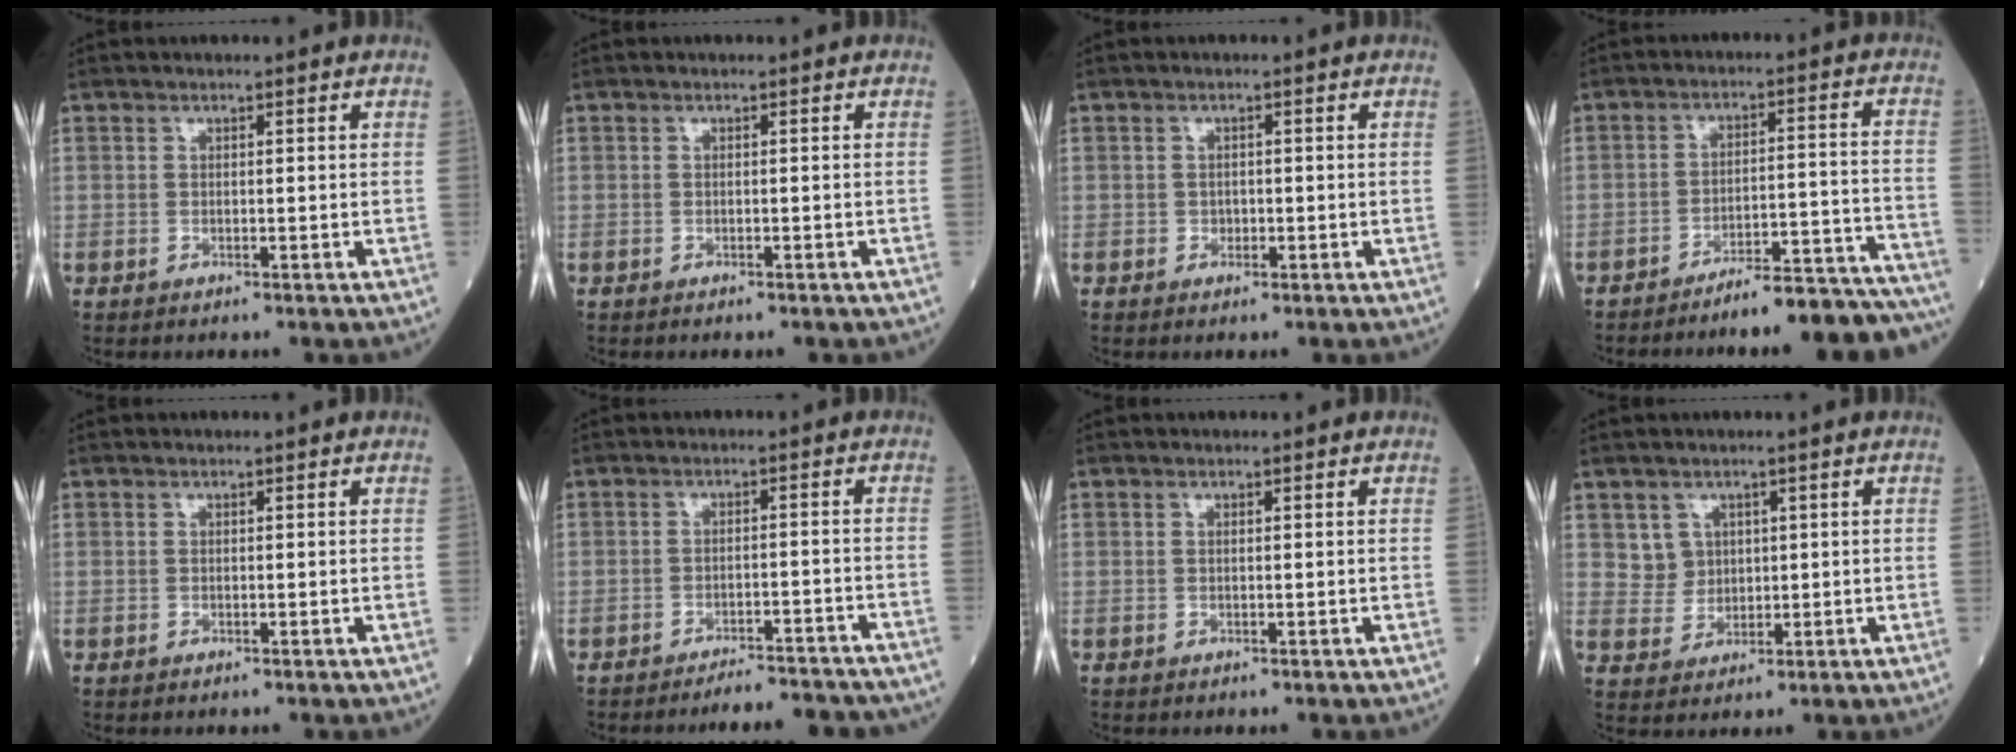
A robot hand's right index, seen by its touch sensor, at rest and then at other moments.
{"total": 0.5, "force": [-0.5, 0.1, 0.2], "torque": [-0.007, -0.001, -0.008]}
{"total": 1.0, "force": [-0.3, 0.9, 0.3], "torque": [-0.001, 0.004, -0.003]}
{"total": 15.2, "force": [-14.3, 0.9, 5.2], "torque": [-0.030, 0.041, -0.193]}
{"total": 0.0}
{"total": 9.0, "force": [-8.6, 1.4, 2.1], "torque": [-0.008, 0.006, -0.106]}
{"total": 0.0}
{"total": 3.7, "force": [1.5, 3.4, 0.2], "torque": [-0.001, 0.005, 0.032]}